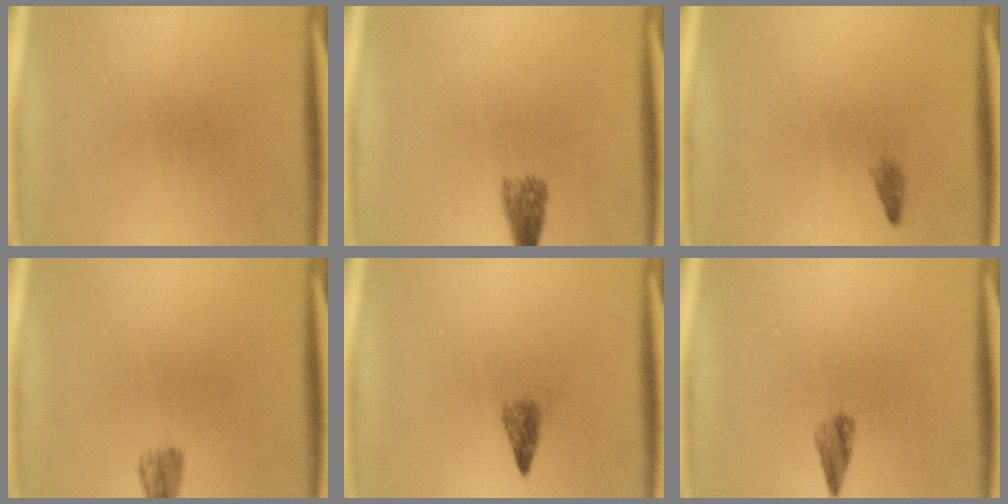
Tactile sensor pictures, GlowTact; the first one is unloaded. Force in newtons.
{"total": 2.7}
{"total": 0.8}
{"total": 2.1}
{"total": 1.8}
{"total": 2.0}